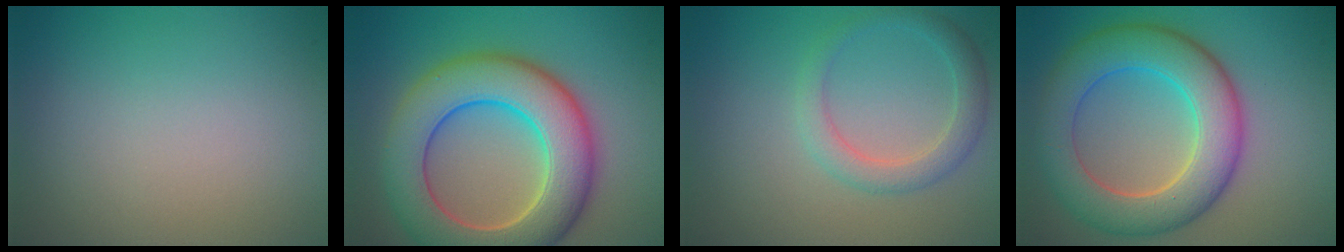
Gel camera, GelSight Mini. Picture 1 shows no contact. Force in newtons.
{"total": 10.3, "press": 10.3, "slide": 0.7}
{"total": 2.7, "press": 2.7, "slide": 0.2}
{"total": 8.4, "press": 8.4, "slide": 0.3}